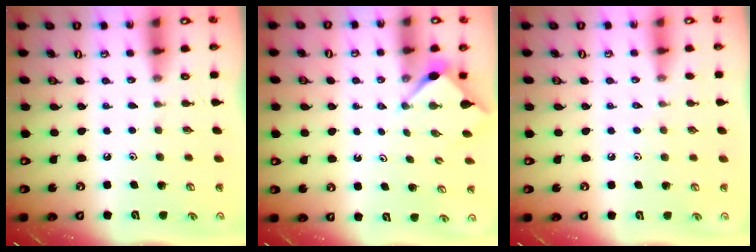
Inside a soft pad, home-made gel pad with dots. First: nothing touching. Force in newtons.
{"total": 2.8, "press": 2.8, "slide": 0.3}
{"total": 3.6, "press": 3.5, "slide": 0.6}